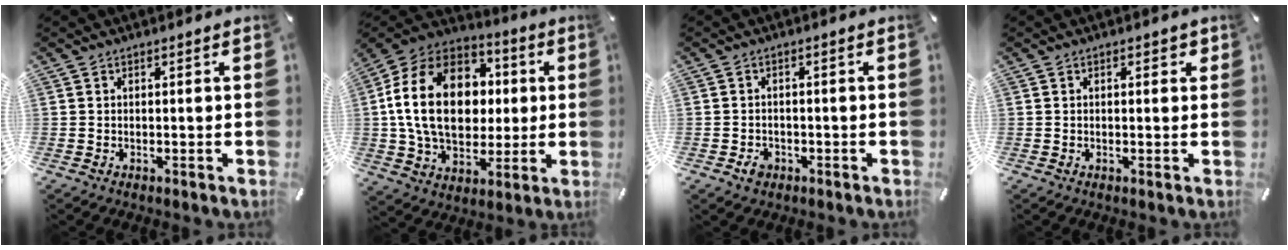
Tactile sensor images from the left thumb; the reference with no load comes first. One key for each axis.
{"total": 22.5, "fx": 2.0, "fy": 16.6, "fz": 15.0, "tx": -0.301, "ty": 0.019, "tz": 0.035}
{"total": 2.4, "fx": -1.2, "fy": 1.9, "fz": 0.9, "tx": -0.015, "ty": 0.008, "tz": -0.024}
{"total": 1.2, "fx": 0.3, "fy": 0.8, "fz": 0.9, "tx": -0.010, "ty": 0.004, "tz": 0.002}